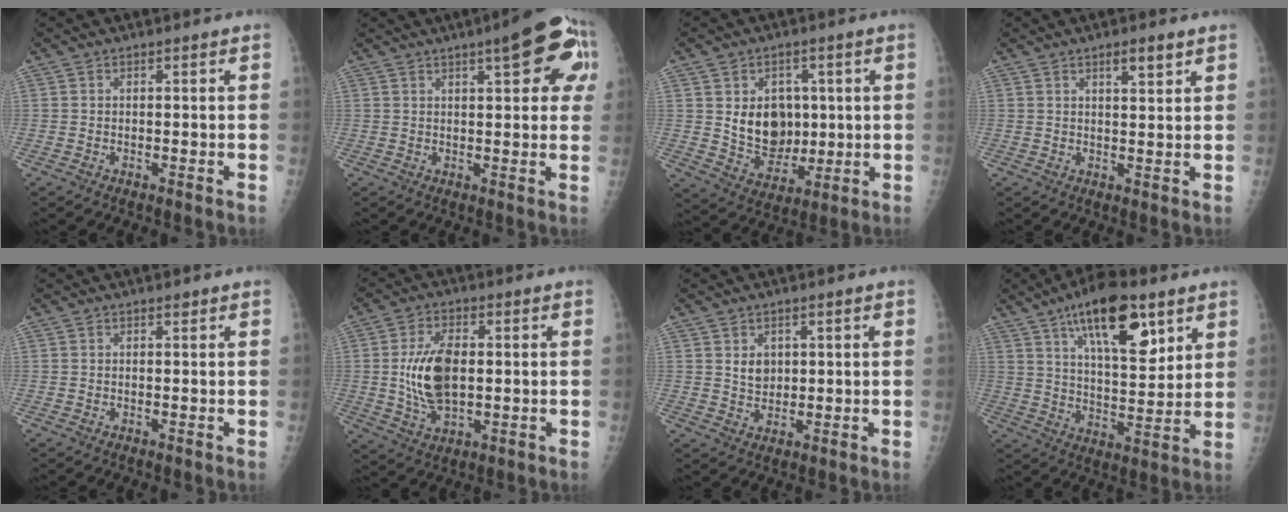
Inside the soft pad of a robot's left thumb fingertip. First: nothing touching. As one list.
[{"total": 13.3, "force": [5.0, 4.2, 11.6], "torque": [-0.111, 0.007, 0.051]}, {"total": 11.1, "force": [1.4, 8.6, 6.7], "torque": [-0.057, -0.013, 0.040]}, {"total": 3.6, "force": [2.2, 1.0, 2.7], "torque": [-0.032, -0.013, 0.034]}, {"total": 0.6, "force": [0.4, 0.3, 0.4], "torque": [-0.004, -0.002, 0.005]}, {"total": 11.0, "force": [0.3, 6.1, 9.2], "torque": [-0.166, -0.002, 0.013]}, {"total": 3.5, "force": [1.0, 2.8, 1.9], "torque": [-0.011, -0.009, 0.023]}, {"total": 17.7, "force": [9.5, 7.1, 13.2], "torque": [-0.170, -0.041, 0.157]}]